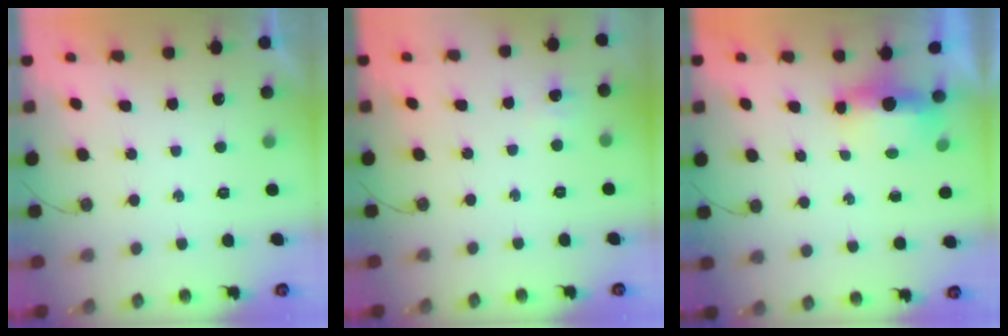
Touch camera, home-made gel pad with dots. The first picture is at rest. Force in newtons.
{"total": 3.5, "press": 3.4, "slide": 0.8}
{"total": 6.1, "press": 5.3, "slide": 3.0}